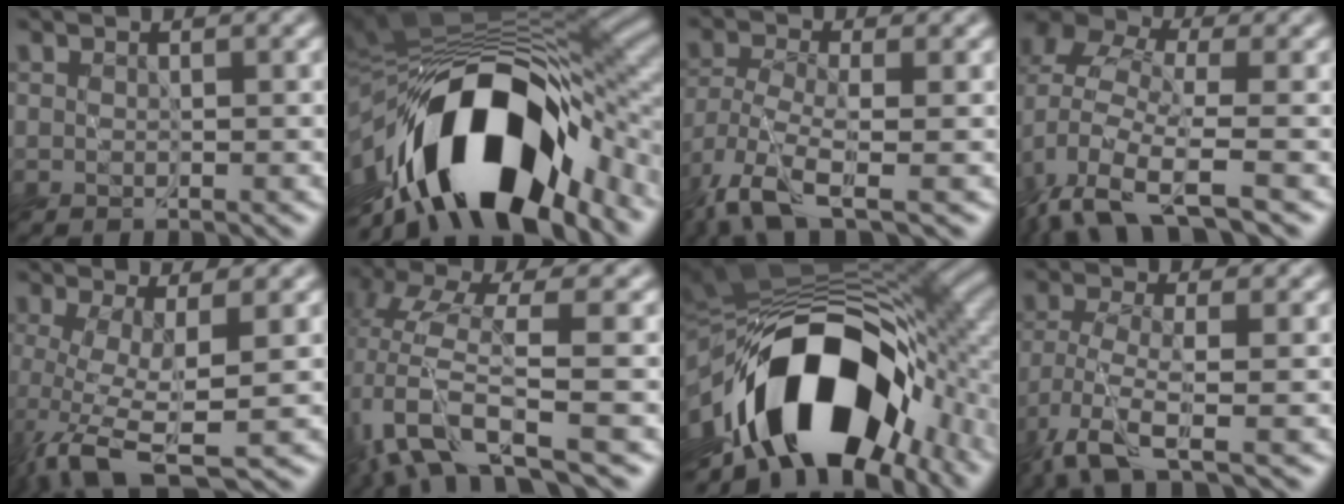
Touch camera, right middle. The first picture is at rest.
{"total": 14.9, "force": [-7.5, 6.9, 10.9], "torque": [-0.173, 0.005, -0.125]}
{"total": 5.9, "force": [-4.2, 1.1, 3.9], "torque": [-0.087, -0.009, -0.093]}
{"total": 8.6, "force": [-3.4, 4.2, 6.6], "torque": [-0.154, -0.013, -0.075]}
{"total": 6.3, "force": [-2.0, 1.5, 5.8], "torque": [-0.114, -0.015, -0.039]}
{"total": 7.4, "force": [-3.9, 1.6, 6.0], "torque": [-0.137, 0.000, -0.082]}
{"total": 16.0, "force": [-6.7, 8.7, 11.6], "torque": [-0.171, 0.007, -0.118]}
{"total": 4.4, "force": [-3.2, 0.3, 3.0], "torque": [-0.069, -0.008, -0.073]}